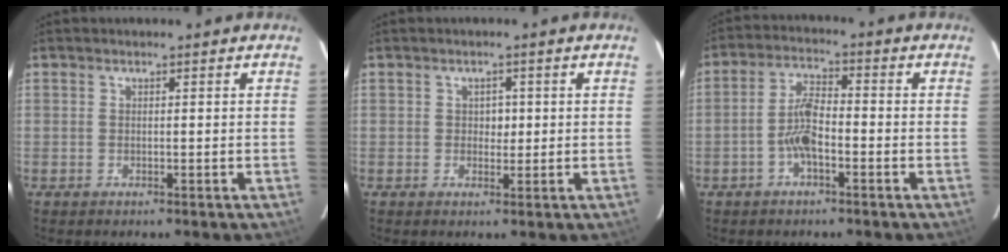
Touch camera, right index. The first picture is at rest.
{"total": 1.8, "force": [0.2, 1.4, 1.2], "torque": [-0.012, 0.002, 0.003]}
{"total": 5.9, "force": [-1.9, 1.8, 5.3], "torque": [-0.109, 0.013, -0.038]}